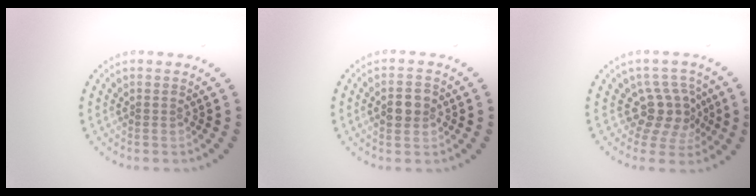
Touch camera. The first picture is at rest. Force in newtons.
{"total": 2.9, "press": 2.9, "slide": 0.1}
{"total": 3.5, "press": 2.9, "slide": 2.0}